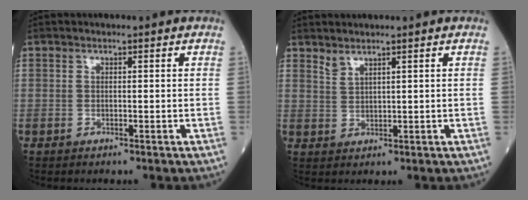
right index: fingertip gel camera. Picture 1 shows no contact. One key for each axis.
{"total": 1.7, "fx": 1.6, "fy": 0.0, "fz": 0.7, "tx": -0.014, "ty": -0.005, "tz": 0.035}